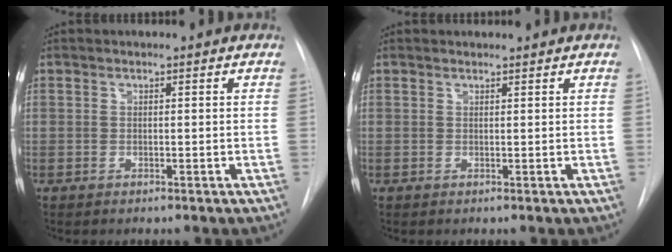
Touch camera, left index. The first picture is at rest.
{"total": 0.8, "force": [0.8, 0.1, -0.1], "torque": [-0.005, 0.005, 0.013]}